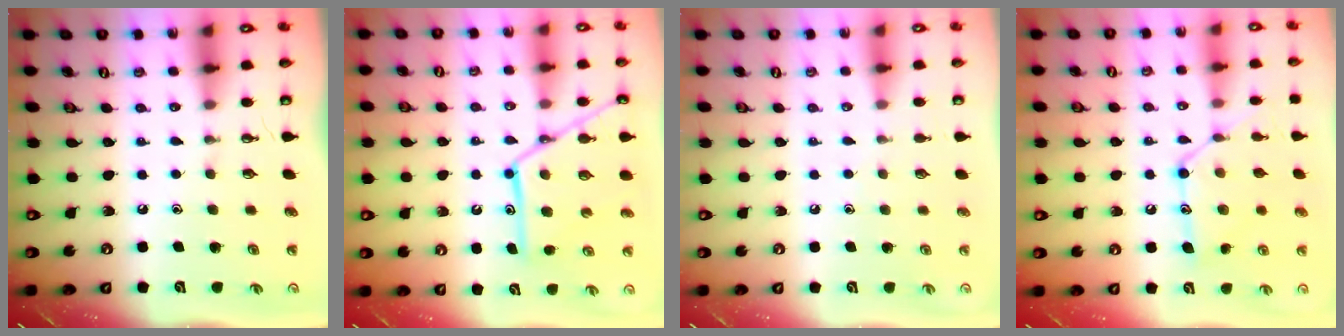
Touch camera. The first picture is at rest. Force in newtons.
{"total": 17.2, "press": 17.2, "slide": 1.5}
{"total": 3.7, "press": 3.7, "slide": 0.4}
{"total": 14.8, "press": 14.8, "slide": 1.2}